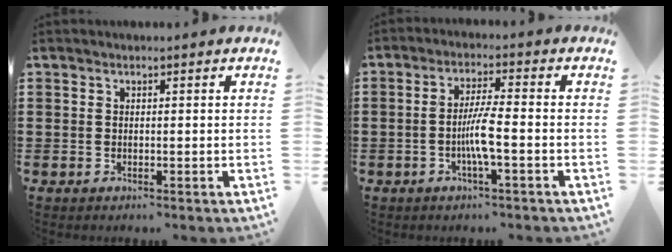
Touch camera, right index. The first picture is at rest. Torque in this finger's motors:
{"motor_torque": [0.76, 0.04, 0.18, 0.06]}